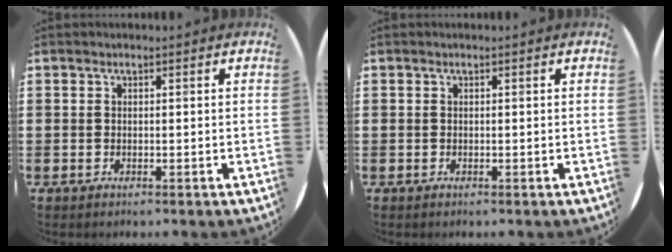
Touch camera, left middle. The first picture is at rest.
{"total": 0.0}